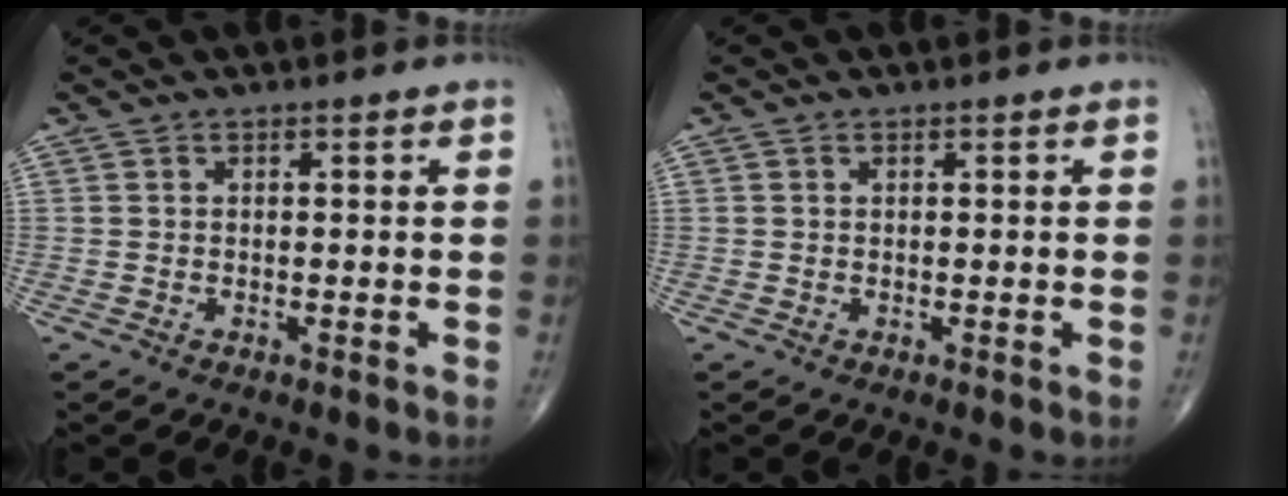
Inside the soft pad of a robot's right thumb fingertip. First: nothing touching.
{"total": 0.0}